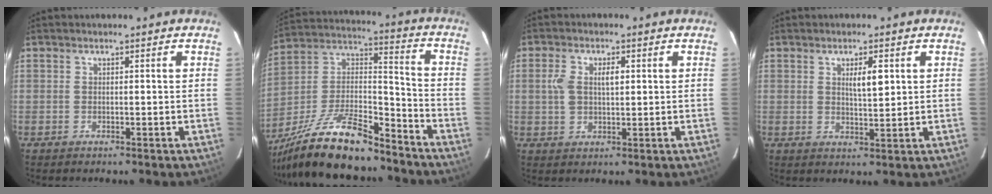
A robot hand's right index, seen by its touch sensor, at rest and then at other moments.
{"total": 19.1, "force": [-15.8, 3.8, 10.0], "torque": [-0.217, 0.002, -0.289]}
{"total": 5.1, "force": [1.0, 2.5, 4.4], "torque": [-0.092, 0.011, 0.021]}
{"total": 3.7, "force": [1.3, 0.8, 3.4], "torque": [-0.056, -0.001, 0.021]}